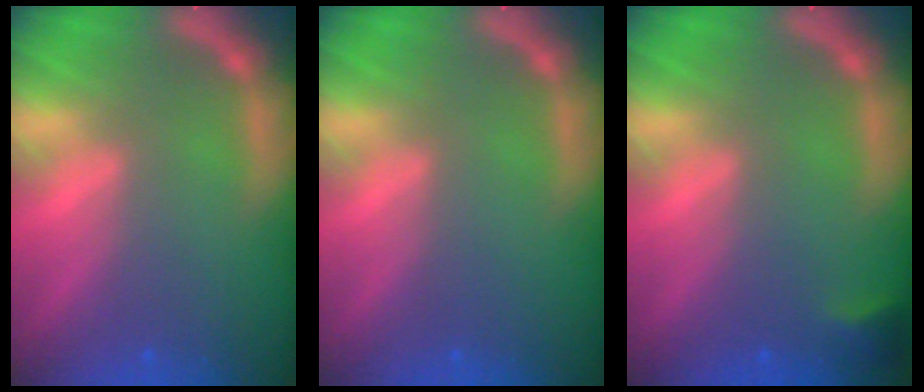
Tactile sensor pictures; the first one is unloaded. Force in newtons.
{"total": 0.0}
{"total": 1.4}